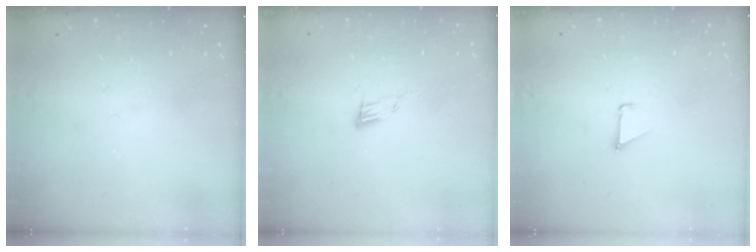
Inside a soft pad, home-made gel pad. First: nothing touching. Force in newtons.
{"total": 4.6, "press": 4.6, "slide": 0.4}
{"total": 0.9, "press": 0.9, "slide": 0.1}